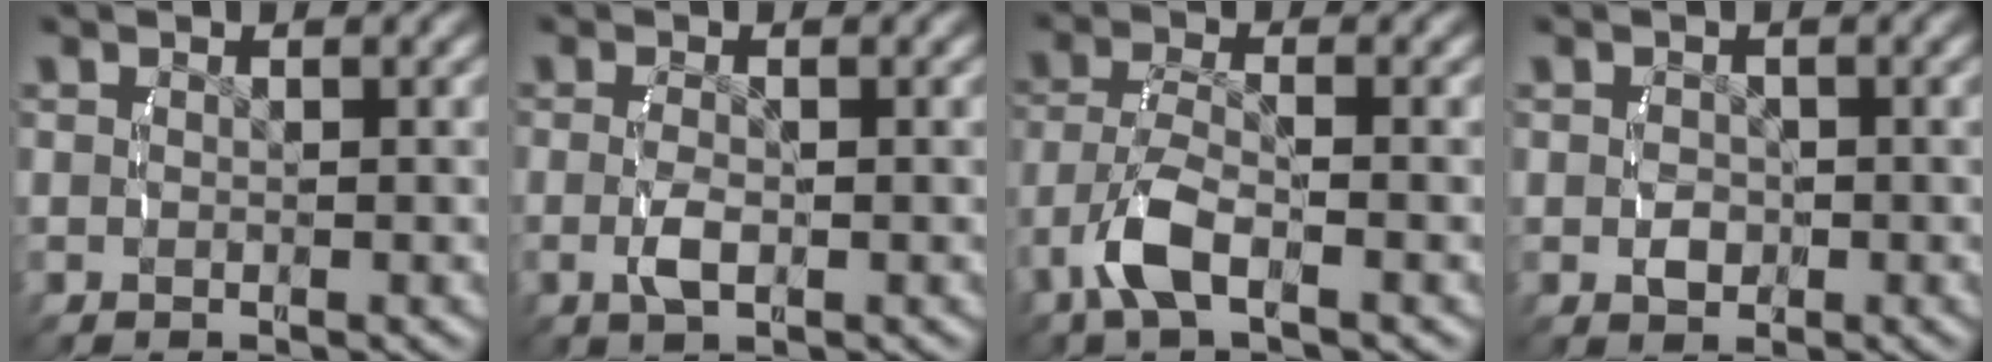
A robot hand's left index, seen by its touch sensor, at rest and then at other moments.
{"total": 2.0, "force": [-0.7, 0.5, 1.8], "torque": [-0.046, -0.011, -0.005]}
{"total": 3.4, "force": [-1.3, 1.1, 3.0], "torque": [-0.081, -0.019, -0.013]}
{"total": 0.9, "force": [-0.4, 0.6, 0.6], "torque": [-0.009, -0.008, 0.000]}